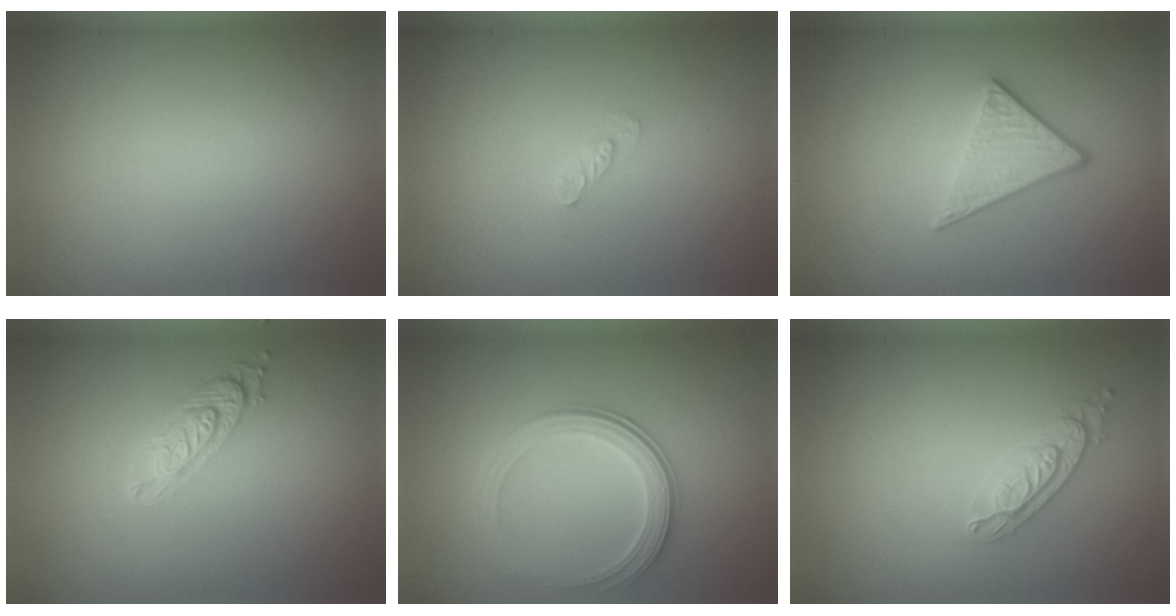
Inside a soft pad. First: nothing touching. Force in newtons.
{"total": 0.9, "press": 0.8, "slide": 0.2}
{"total": 3.4, "press": 2.6, "slide": 2.2}
{"total": 2.9, "press": 2.2, "slide": 1.9}
{"total": 2.8, "press": 2.2, "slide": 1.8}
{"total": 2.1, "press": 2.1, "slide": 0.5}